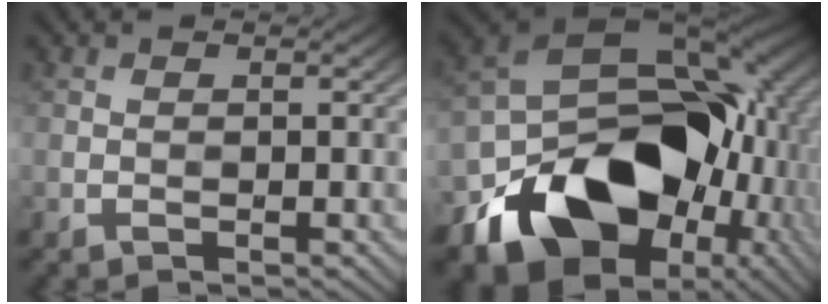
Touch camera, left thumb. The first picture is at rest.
{"total": 18.8, "force": [-4.6, 13.5, 12.3], "torque": [-0.238, -0.031, -0.068]}